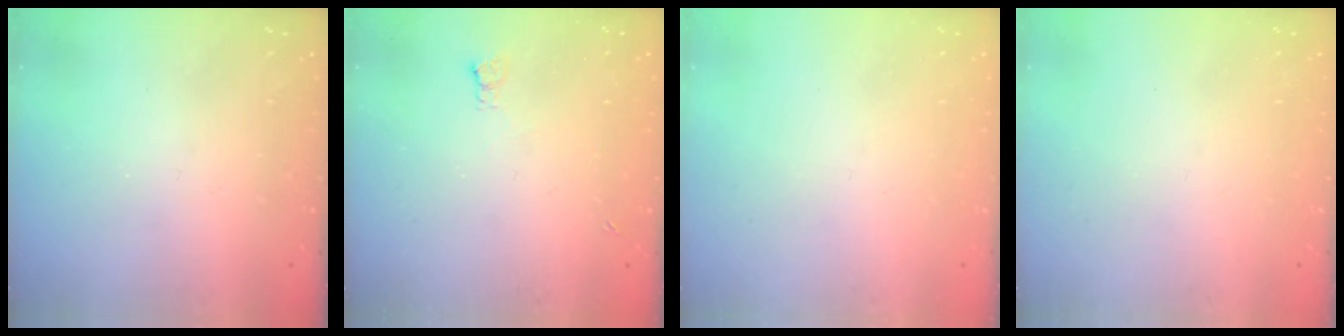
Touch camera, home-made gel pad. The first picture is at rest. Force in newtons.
{"total": 2.9, "press": 2.9, "slide": 0.5}
{"total": 0.0}
{"total": 0.0}